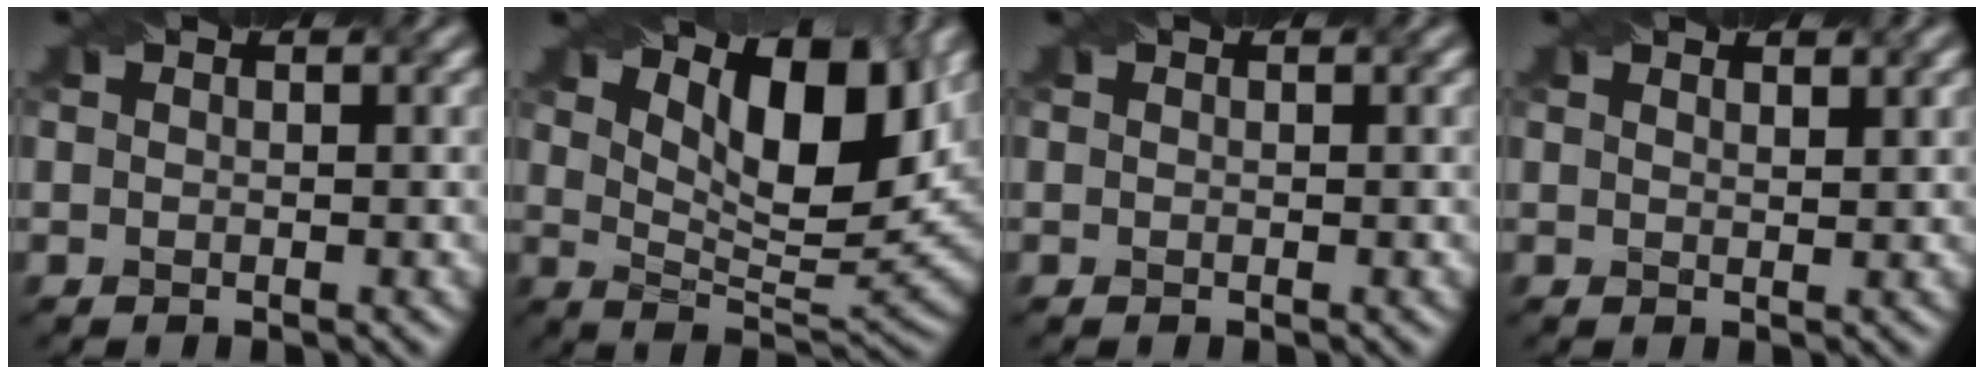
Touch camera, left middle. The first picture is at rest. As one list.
[{"total": 10.1, "force": [4.5, 3.8, 8.2], "torque": [-0.131, 0.001, 0.075]}, {"total": 0.0}, {"total": 1.6, "force": [1.3, 0.4, 0.8], "torque": [-0.005, -0.002, 0.010]}]